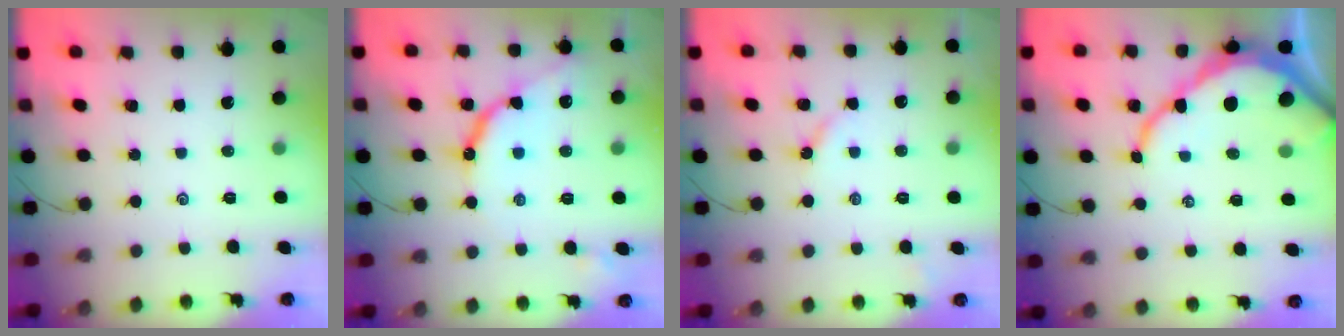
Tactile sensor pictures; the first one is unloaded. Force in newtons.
{"total": 10.8, "press": 10.8, "slide": 0.7}
{"total": 2.5, "press": 2.4, "slide": 0.5}
{"total": 11.9, "press": 11.8, "slide": 1.1}